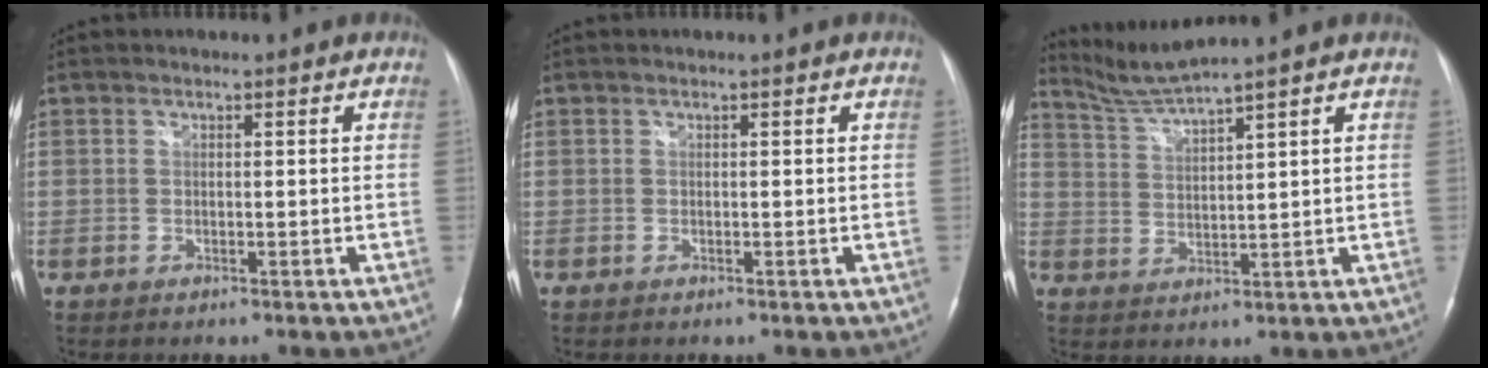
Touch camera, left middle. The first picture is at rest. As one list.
[{"total": 0.0}, {"total": 4.8, "force": [4.3, -2.1, 0.7], "torque": [-0.031, -0.015, 0.096]}]